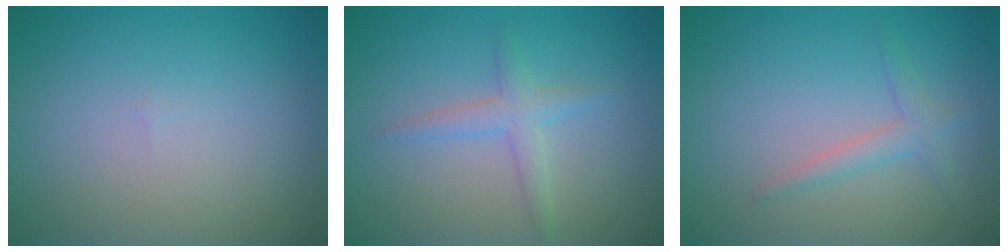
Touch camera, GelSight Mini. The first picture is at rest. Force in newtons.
{"total": 1.9, "press": 1.9, "slide": 0.1}
{"total": 1.6, "press": 1.6, "slide": 0.0}